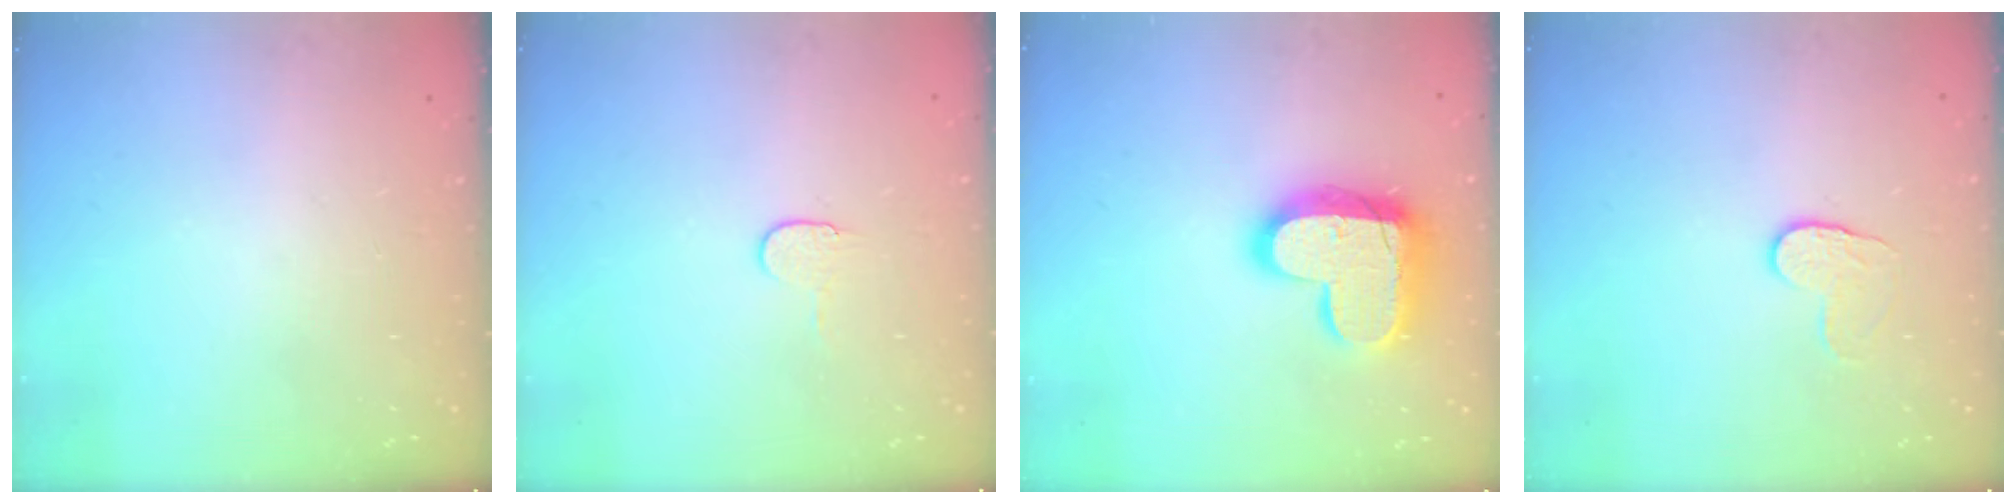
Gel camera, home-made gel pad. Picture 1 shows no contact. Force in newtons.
{"total": 4.1, "press": 4.1, "slide": 0.4}
{"total": 18.0, "press": 18.0, "slide": 1.3}
{"total": 5.0, "press": 4.9, "slide": 0.5}